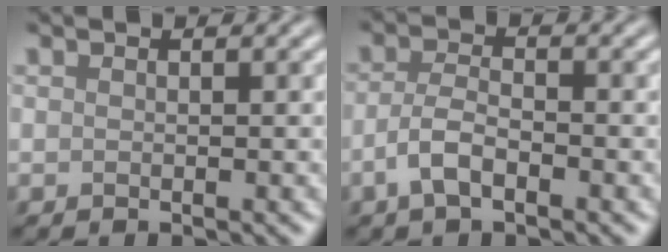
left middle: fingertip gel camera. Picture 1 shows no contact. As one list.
[{"total": 2.9, "force": [-1.4, 1.1, 2.3], "torque": [-0.047, 0.005, -0.034]}]